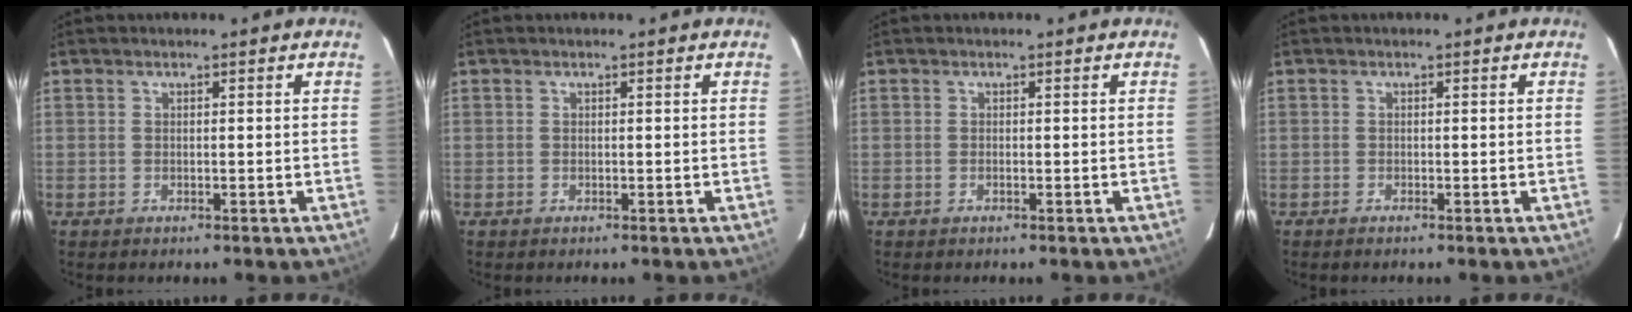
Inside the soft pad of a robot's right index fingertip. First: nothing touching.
{"total": 0.0}
{"total": 0.0}
{"total": 0.5, "force": [-0.4, 0.0, 0.3], "torque": [-0.009, -0.001, -0.007]}